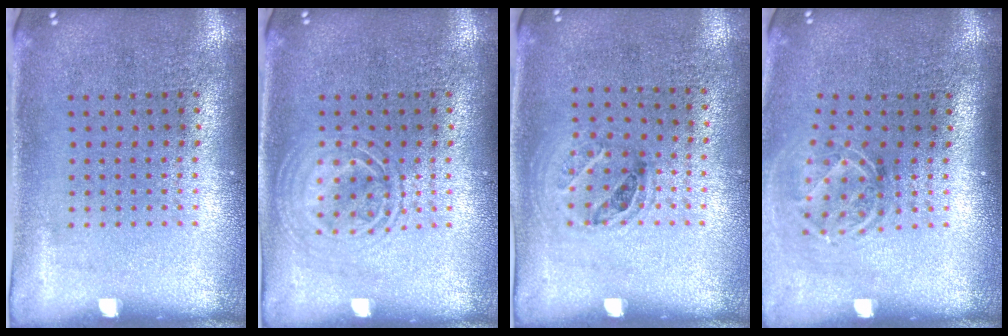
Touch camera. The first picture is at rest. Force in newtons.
{"total": 2.3, "press": 2.3, "slide": 0.3}
{"total": 1.0, "press": 0.8, "slide": 0.6}
{"total": 1.7, "press": 1.3, "slide": 1.2}